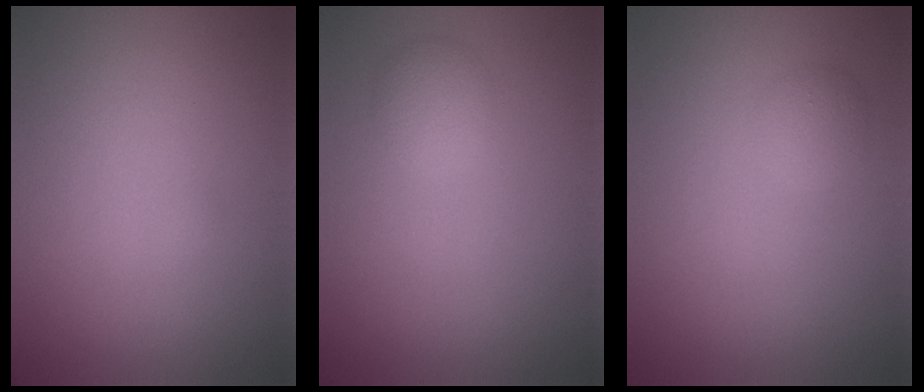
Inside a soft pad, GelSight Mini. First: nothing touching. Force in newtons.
{"total": 1.8, "press": 1.8, "slide": 0.0}
{"total": 1.3, "press": 1.3, "slide": 0.1}